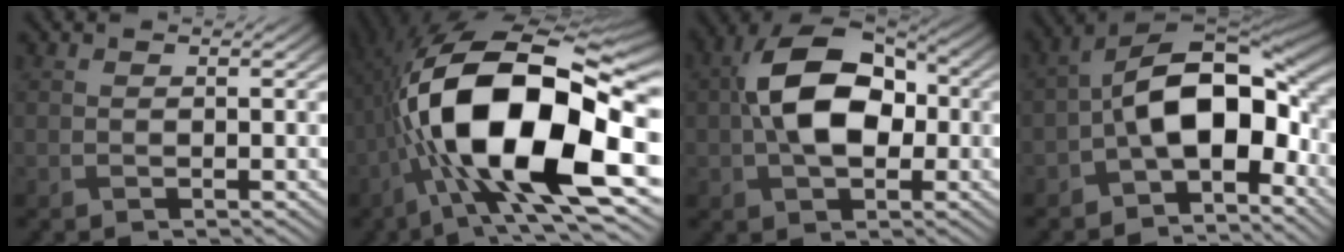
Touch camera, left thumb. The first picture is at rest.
{"total": 20.6, "force": [-2.6, 9.1, 18.3], "torque": [-0.356, 0.003, -0.053]}
{"total": 11.8, "force": [0.3, 7.2, 9.3], "torque": [-0.179, 0.012, -0.007]}
{"total": 12.7, "force": [-2.6, 6.9, 10.3], "torque": [-0.171, 0.006, -0.063]}